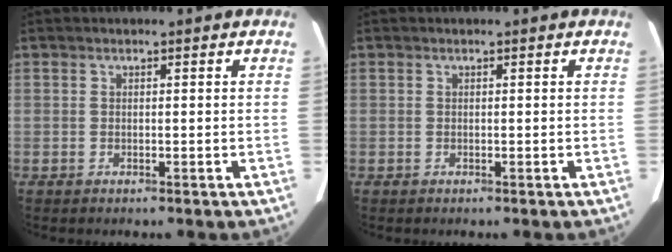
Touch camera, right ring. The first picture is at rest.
{"total": 0.0}